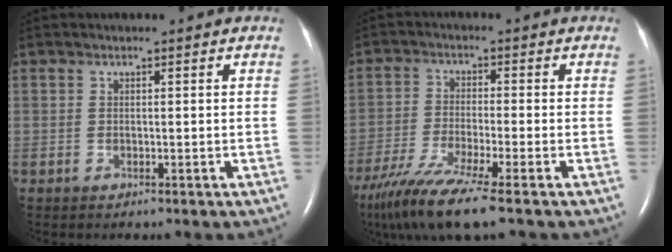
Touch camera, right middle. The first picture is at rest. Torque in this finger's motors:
{"motor_torque": [1.09, -1.05, 0.19, 0.07]}